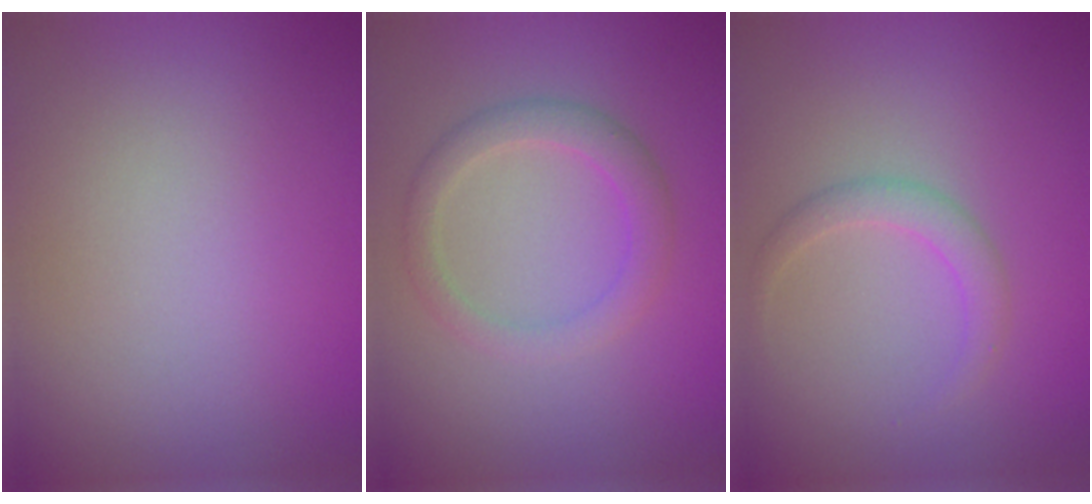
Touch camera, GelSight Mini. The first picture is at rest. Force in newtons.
{"total": 2.7, "press": 2.7, "slide": 0.3}
{"total": 1.8, "press": 1.8, "slide": 0.1}